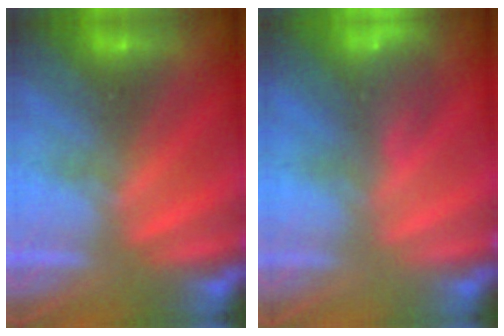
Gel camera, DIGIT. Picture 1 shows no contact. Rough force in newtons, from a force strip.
{"total": 8.7}